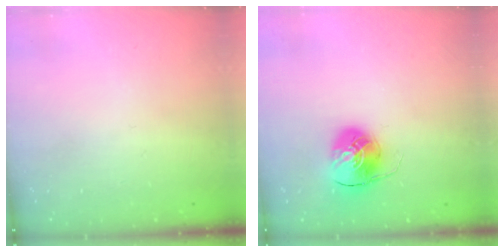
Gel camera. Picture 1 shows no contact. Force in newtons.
{"total": 8.6, "press": 8.6, "slide": 0.6}